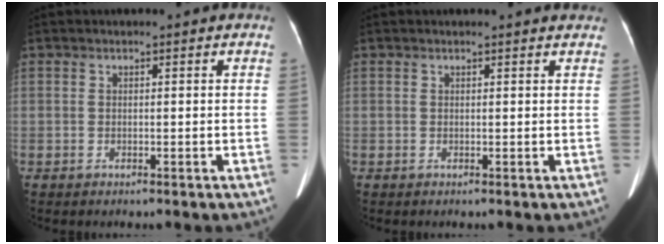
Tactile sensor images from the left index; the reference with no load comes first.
{"total": 2.7, "force": [2.7, 0.5, 0.4], "torque": [-0.010, 0.005, 0.014]}